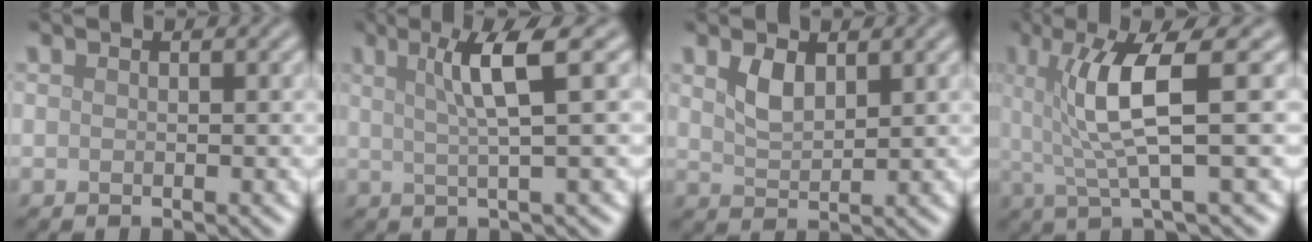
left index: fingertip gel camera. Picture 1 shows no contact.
{"total": 4.6, "force": [1.4, 0.5, 4.3], "torque": [-0.071, 0.004, 0.024]}
{"total": 2.3, "force": [1.3, 1.1, 1.6], "torque": [-0.036, -0.001, 0.031]}
{"total": 6.5, "force": [1.1, 1.2, 6.3], "torque": [-0.119, 0.000, 0.021]}